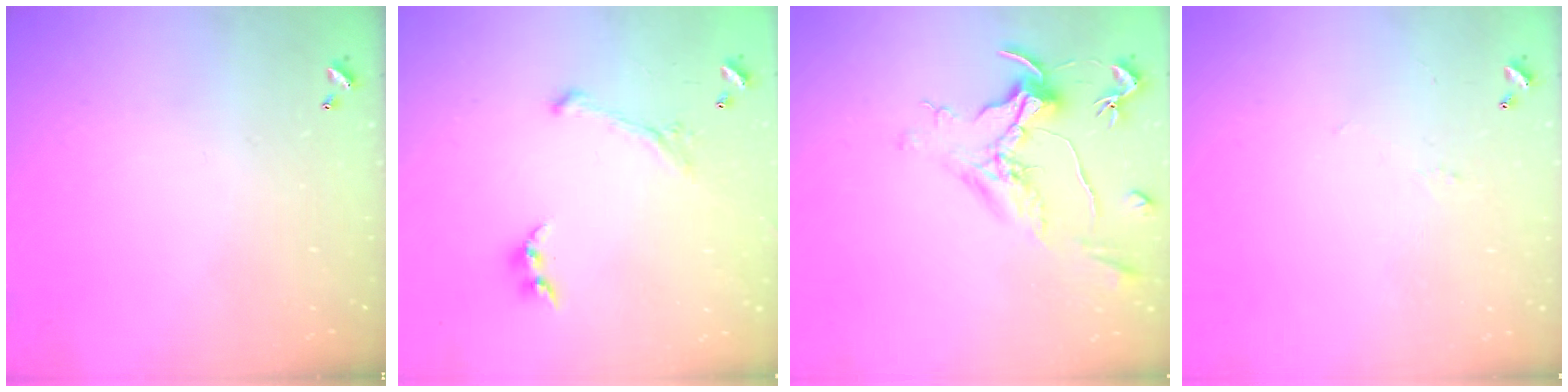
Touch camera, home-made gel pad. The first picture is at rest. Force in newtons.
{"total": 2.9, "press": 2.7, "slide": 0.9}
{"total": 1.6, "press": 1.4, "slide": 0.6}
{"total": 0.9, "press": 0.7, "slide": 0.5}